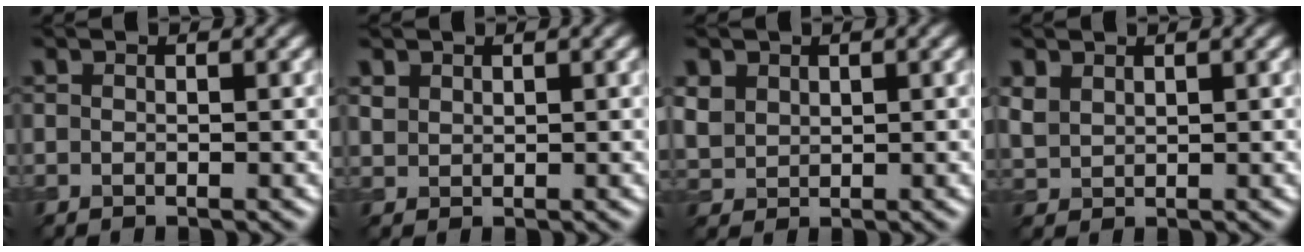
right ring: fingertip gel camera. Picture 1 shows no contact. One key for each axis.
{"total": 1.3, "fx": 0.9, "fy": 0.9, "fz": 0.2, "tx": -0.006, "ty": 0.001, "tz": 0.022}
{"total": 2.5, "fx": 1.1, "fy": 2.0, "fz": 0.9, "tx": -0.030, "ty": -0.003, "tz": 0.025}
{"total": 2.0, "fx": 1.3, "fy": 1.3, "fz": 0.8, "tx": -0.024, "ty": 0.002, "tz": 0.031}